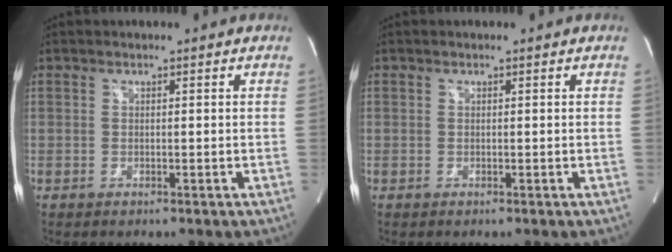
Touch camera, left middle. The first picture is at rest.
{"total": 0.0}